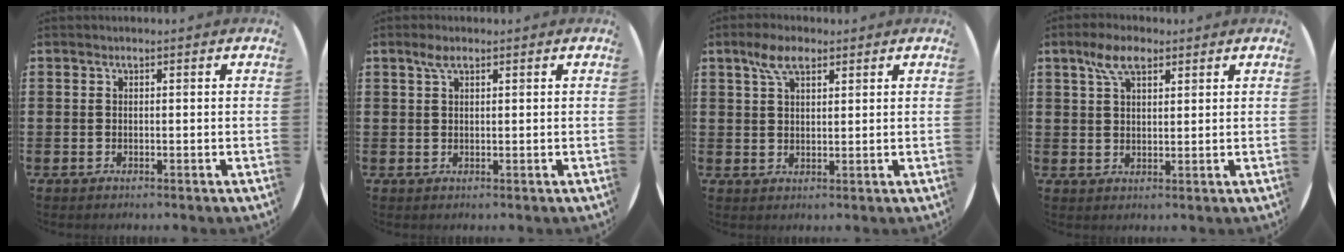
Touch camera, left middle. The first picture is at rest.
{"total": 1.9, "force": [1.1, 0.7, 1.3], "torque": [-0.028, 0.005, 0.018]}
{"total": 4.8, "force": [3.1, 2.1, 3.0], "torque": [-0.057, 0.006, 0.054]}
{"total": 5.3, "force": [3.4, 2.4, 3.4], "torque": [-0.064, 0.007, 0.058]}